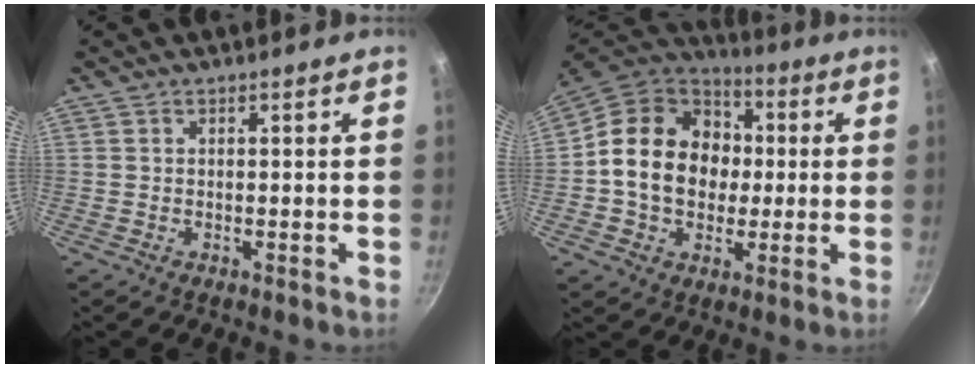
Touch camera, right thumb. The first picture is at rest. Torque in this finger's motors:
{"motor_torque": [-0.35, 0.99, 0.26, -0.01, 0.14]}